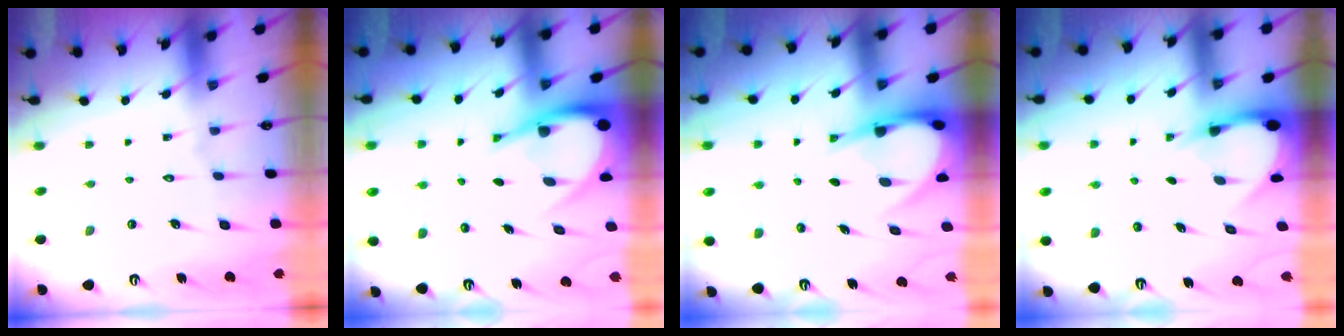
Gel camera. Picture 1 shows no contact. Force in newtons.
{"total": 8.7, "press": 8.7, "slide": 1.1}
{"total": 6.7, "press": 6.7, "slide": 0.9}
{"total": 3.5, "press": 3.5, "slide": 0.2}